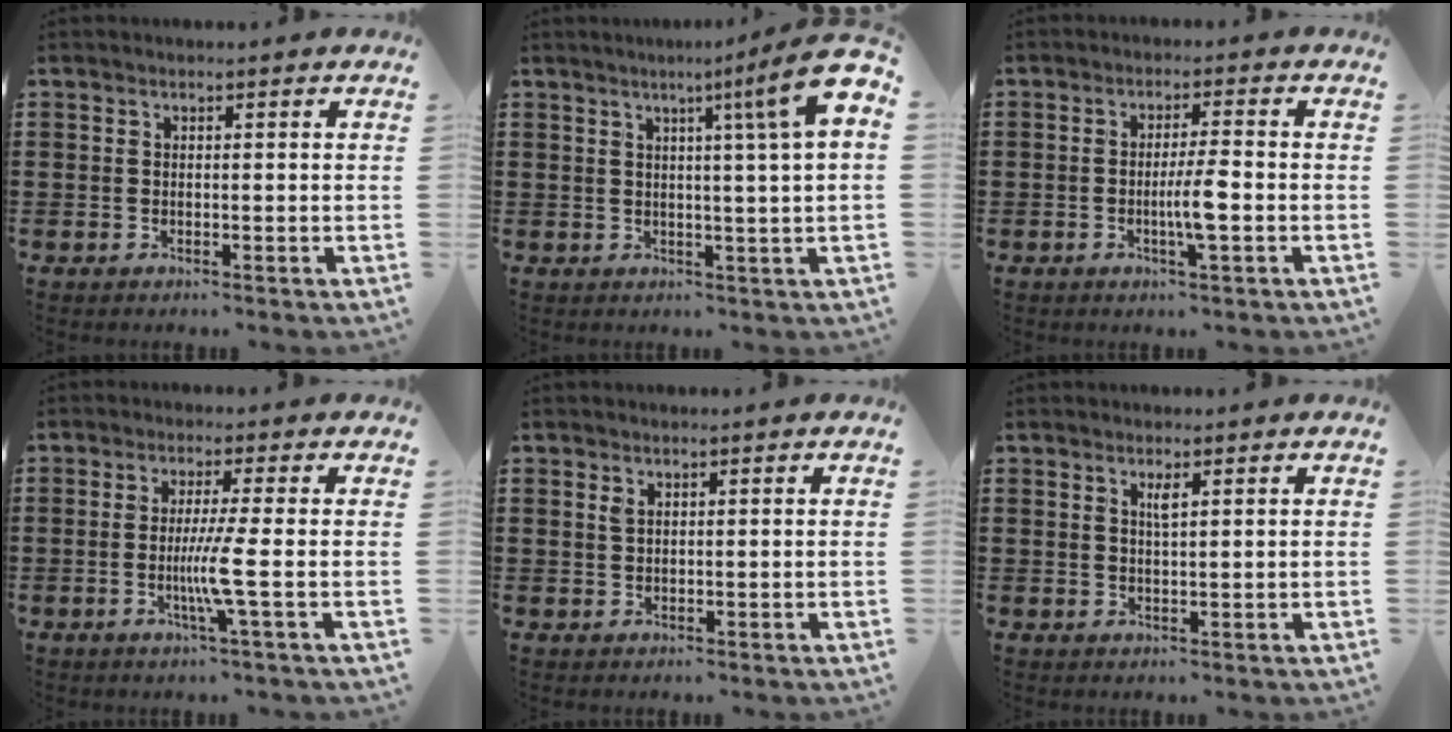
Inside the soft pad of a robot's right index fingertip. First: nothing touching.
{"total": 9.2, "force": [3.6, -1.1, 8.4], "torque": [-0.140, -0.026, 0.050]}
{"total": 4.6, "force": [-1.1, 0.1, 4.5], "torque": [-0.086, -0.009, -0.024]}
{"total": 5.6, "force": [-1.2, -1.0, 5.4], "torque": [-0.109, -0.023, -0.028]}
{"total": 1.1, "force": [0.6, 0.6, 0.8], "torque": [-0.019, 0.004, 0.011]}
{"total": 1.6, "force": [0.8, 0.2, 1.4], "torque": [-0.020, -0.002, 0.010]}